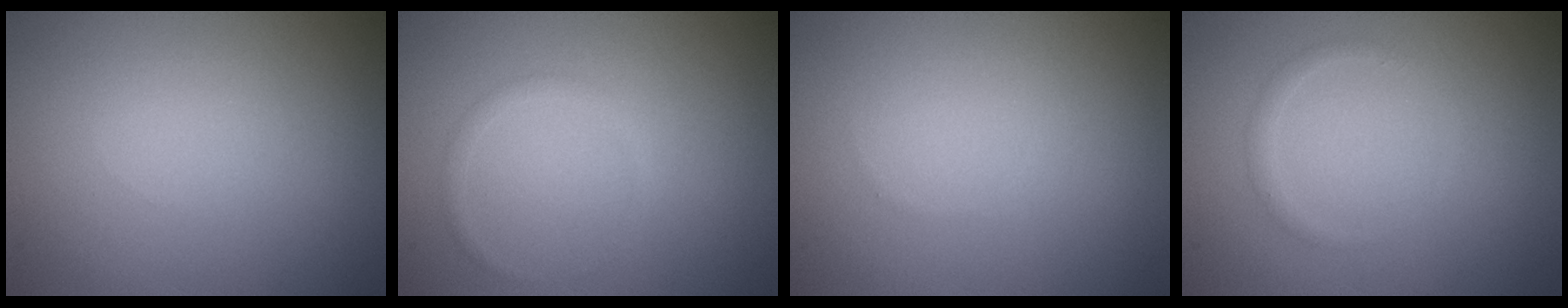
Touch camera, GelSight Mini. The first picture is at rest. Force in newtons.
{"total": 0.8, "press": 0.8, "slide": 0.0}
{"total": 0.0}
{"total": 0.8, "press": 0.8, "slide": 0.1}